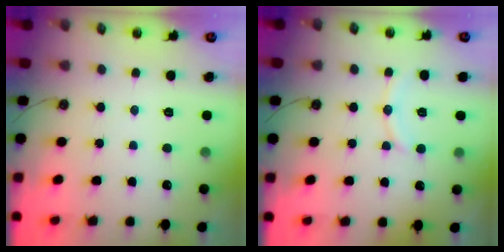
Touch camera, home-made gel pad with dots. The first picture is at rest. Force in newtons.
{"total": 7.9, "press": 7.7, "slide": 1.7}